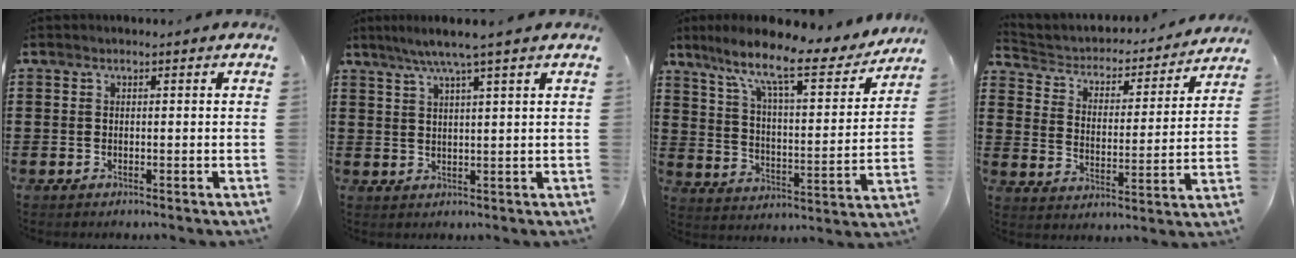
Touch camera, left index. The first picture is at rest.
{"total": 4.4, "force": [3.2, -0.7, 2.9], "torque": [-0.065, -0.004, 0.054]}
{"total": 12.2, "force": [9.0, 2.3, 7.8], "torque": [-0.166, -0.053, 0.146]}
{"total": 3.0, "force": [2.7, 1.2, 0.5], "torque": [-0.032, -0.023, 0.036]}